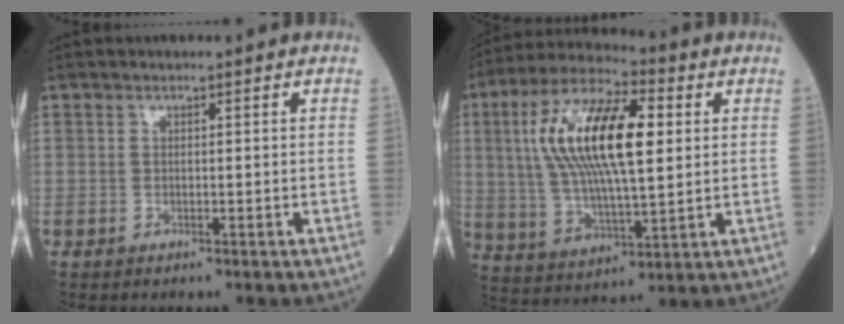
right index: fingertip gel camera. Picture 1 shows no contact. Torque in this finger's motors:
{"motor_torque": [1.69, 0.45, 1.05, 0.21]}